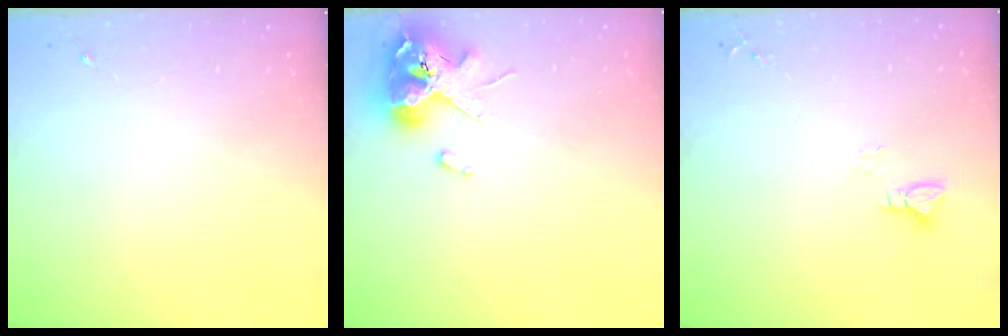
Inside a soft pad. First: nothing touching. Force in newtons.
{"total": 12.7, "press": 12.5, "slide": 2.0}
{"total": 2.9, "press": 2.9, "slide": 0.2}